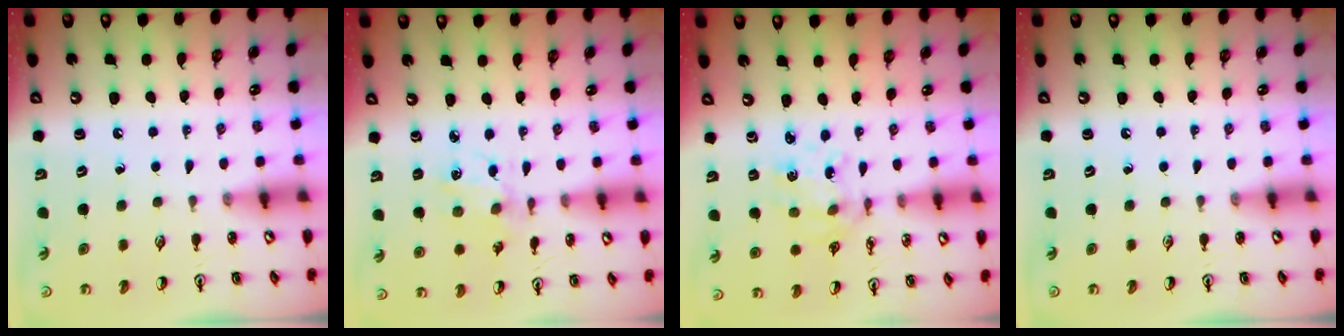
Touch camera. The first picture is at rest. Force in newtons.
{"total": 2.1, "press": 2.0, "slide": 0.6}
{"total": 3.8, "press": 3.5, "slide": 1.5}
{"total": 0.0}